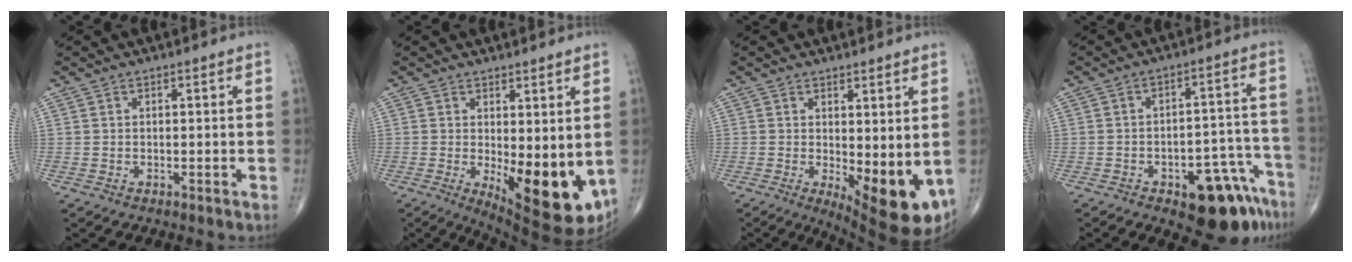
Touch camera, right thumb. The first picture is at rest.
{"total": 13.8, "force": [-1.6, 5.4, 12.6], "torque": [-0.170, -0.032, -0.005]}
{"total": 11.2, "force": [-1.4, 4.3, 10.3], "torque": [-0.130, -0.026, -0.005]}
{"total": 13.6, "force": [-7.9, 5.9, 9.4], "torque": [-0.083, 0.065, -0.099]}